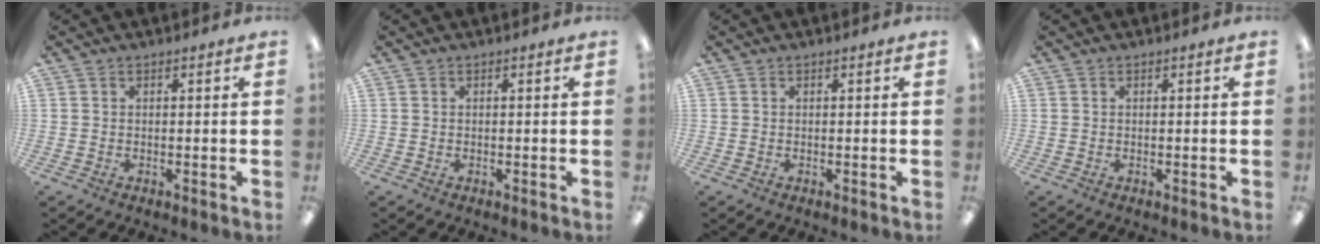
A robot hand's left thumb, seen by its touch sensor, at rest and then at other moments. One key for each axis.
{"total": 0.0}
{"total": 0.0}
{"total": 0.0}